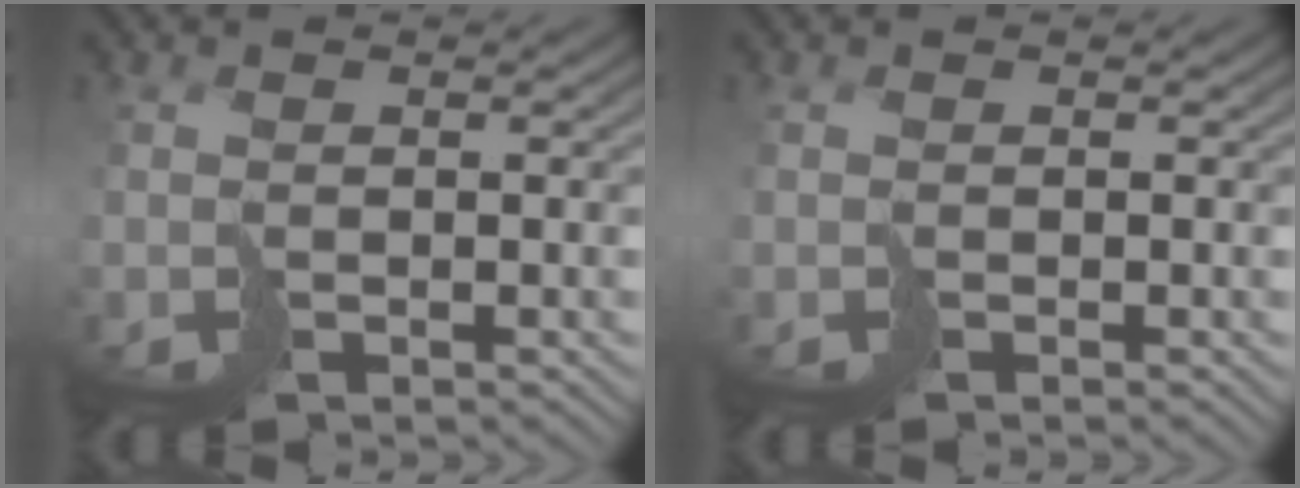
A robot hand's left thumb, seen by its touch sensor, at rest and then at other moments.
{"total": 0.0}